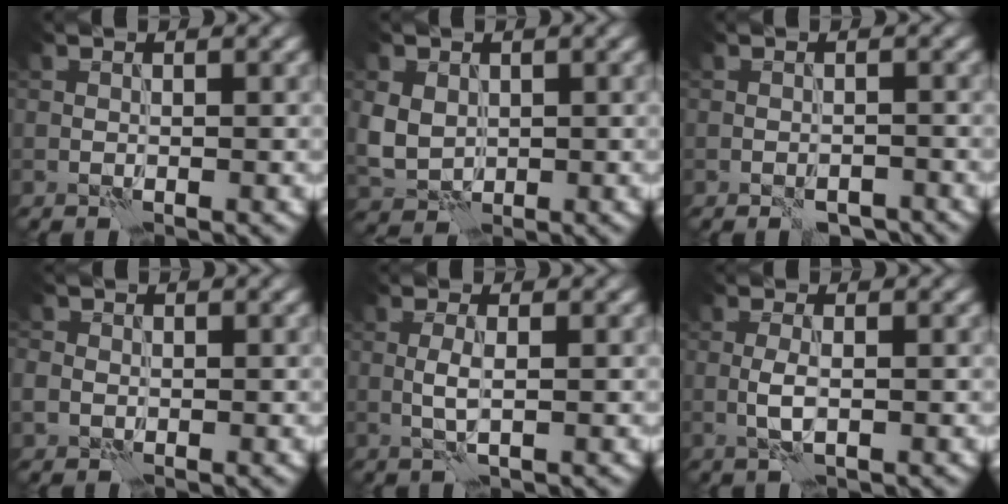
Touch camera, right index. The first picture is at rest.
{"total": 3.4, "force": [0.7, 3.0, 1.6], "torque": [-0.041, -0.004, 0.016]}
{"total": 2.9, "force": [-2.5, 1.1, 1.2], "torque": [-0.020, 0.004, -0.032]}
{"total": 1.7, "force": [0.0, 1.6, 0.4], "torque": [0.002, 0.001, -0.001]}
{"total": 1.4, "force": [0.2, 0.3, 1.4], "torque": [-0.032, 0.001, -0.001]}
{"total": 1.7, "force": [-0.2, 0.6, 1.6], "torque": [-0.036, -0.001, -0.008]}